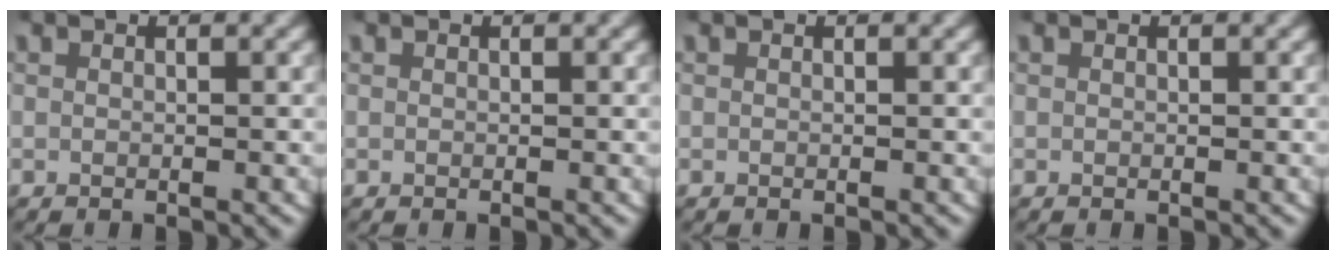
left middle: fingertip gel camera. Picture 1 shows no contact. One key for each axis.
{"total": 0.0}
{"total": 0.0}
{"total": 0.0}